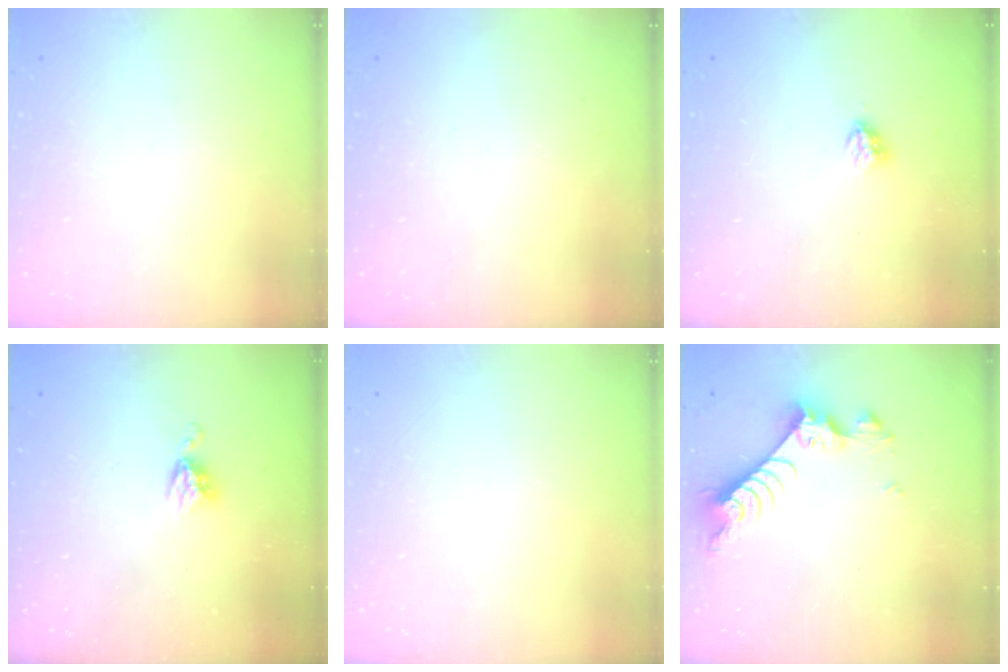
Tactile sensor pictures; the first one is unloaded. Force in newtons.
{"total": 0.0}
{"total": 3.0, "press": 3.0, "slide": 0.2}
{"total": 4.6, "press": 4.6, "slide": 0.3}
{"total": 0.0}
{"total": 7.5, "press": 7.5, "slide": 0.5}